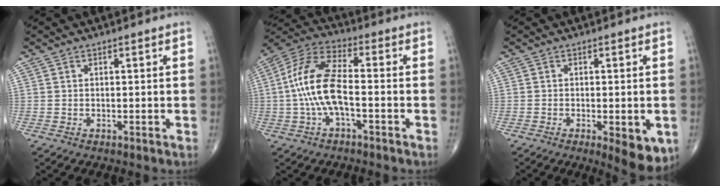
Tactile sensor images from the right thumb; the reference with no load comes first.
{"total": 12.5, "force": [-1.8, 5.2, 11.3], "torque": [-0.242, 0.040, -0.040]}
{"total": 7.9, "force": [-2.6, 2.6, 6.9], "torque": [-0.077, -0.011, -0.031]}